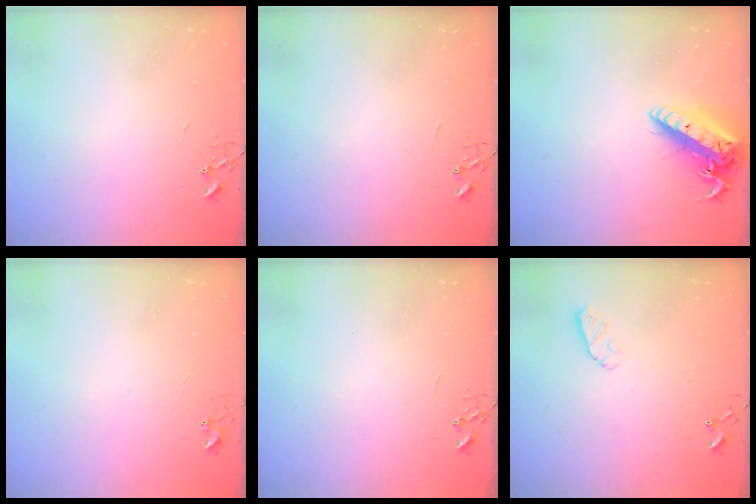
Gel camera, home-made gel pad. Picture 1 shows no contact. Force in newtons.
{"total": 0.0}
{"total": 19.7, "press": 19.5, "slide": 2.7}
{"total": 2.9, "press": 2.9, "slide": 0.3}
{"total": 0.0}
{"total": 4.4, "press": 4.4, "slide": 0.6}